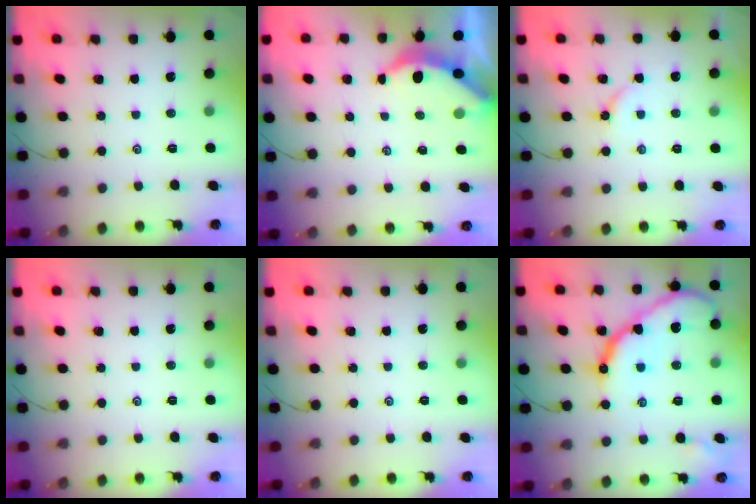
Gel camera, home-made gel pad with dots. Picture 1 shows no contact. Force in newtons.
{"total": 3.8, "press": 3.8, "slide": 0.4}
{"total": 3.4, "press": 3.4, "slide": 0.3}
{"total": 0.0}
{"total": 0.0}
{"total": 16.2, "press": 16.2, "slide": 1.1}